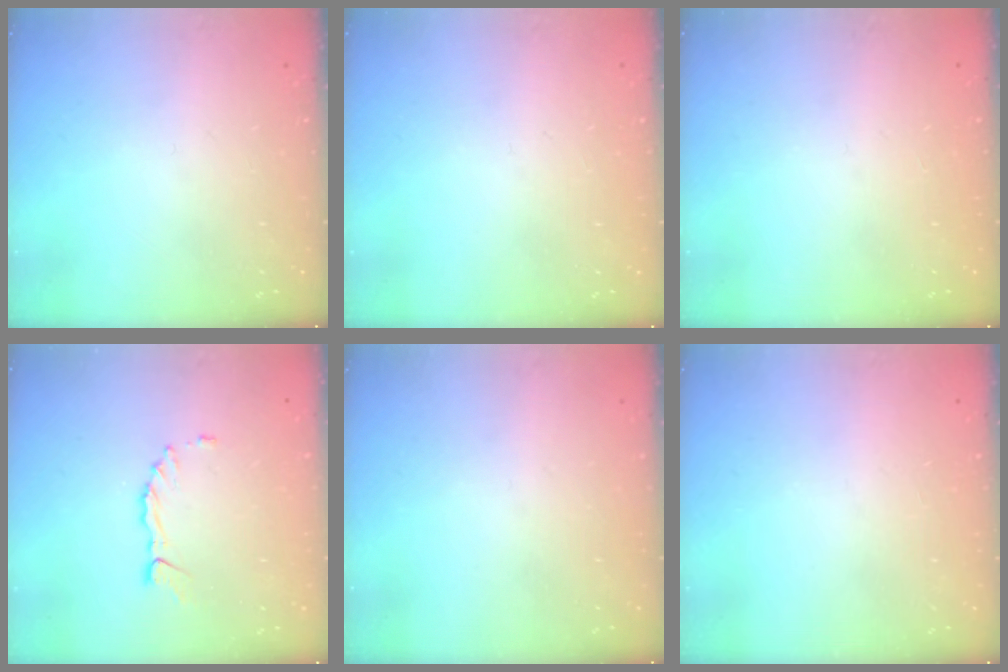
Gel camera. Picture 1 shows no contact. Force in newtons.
{"total": 0.0}
{"total": 1.6, "press": 1.6, "slide": 0.3}
{"total": 2.8, "press": 2.8, "slide": 0.4}
{"total": 0.0}
{"total": 0.0}